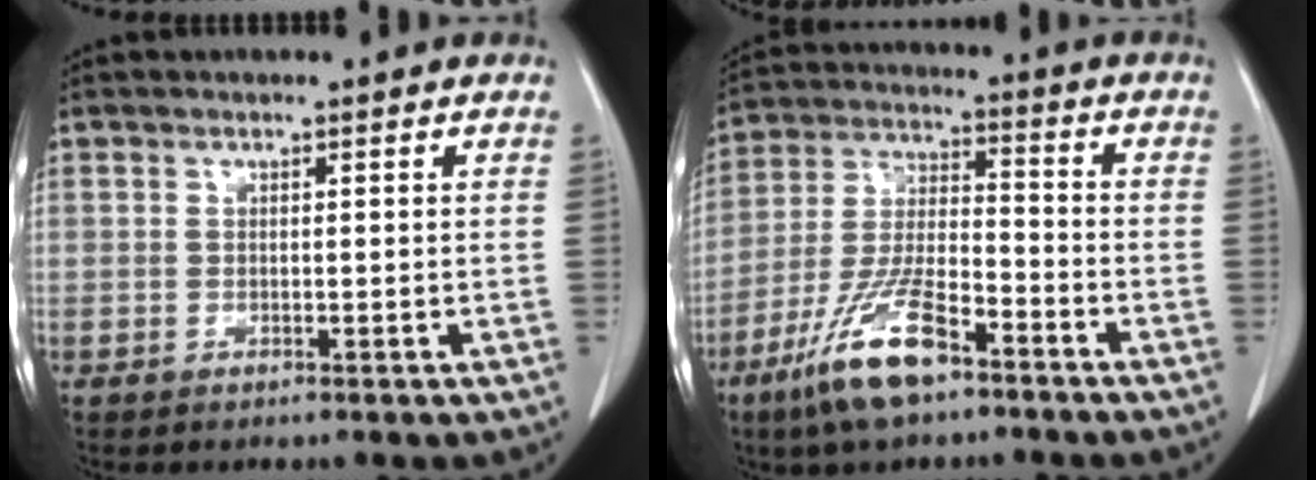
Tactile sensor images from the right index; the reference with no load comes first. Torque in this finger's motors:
{"motor_torque": [0.83, -0.85, 0.08, -0.01]}